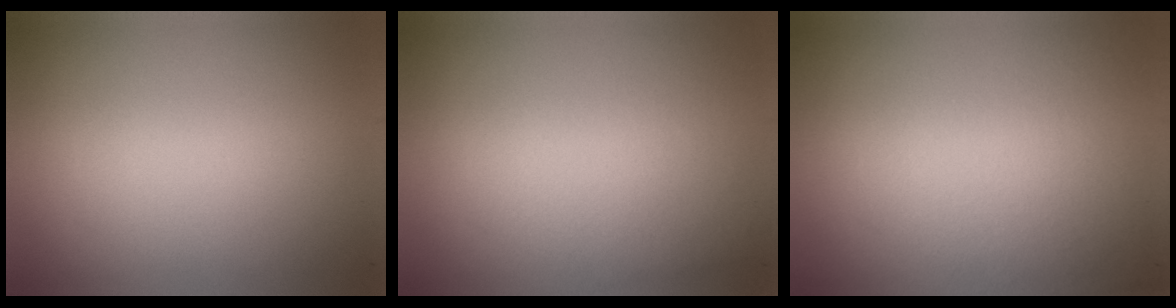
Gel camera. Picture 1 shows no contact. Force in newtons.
{"total": 2.3}
{"total": 2.7}